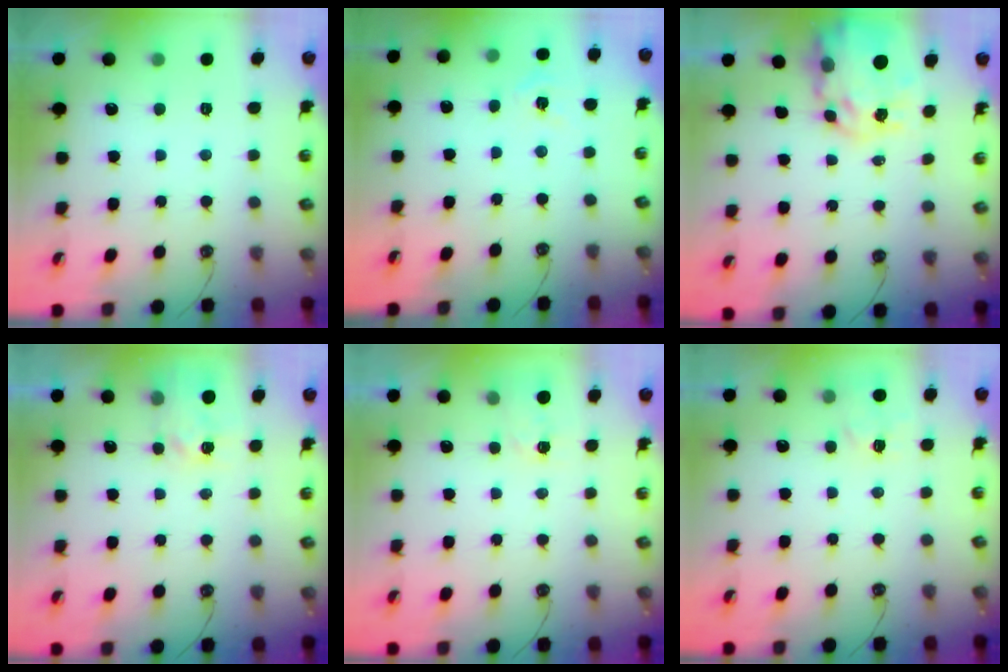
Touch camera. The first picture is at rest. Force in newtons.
{"total": 5.0, "press": 4.9, "slide": 0.5}
{"total": 10.3, "press": 10.2, "slide": 0.8}
{"total": 4.2, "press": 4.2, "slide": 0.5}
{"total": 2.7, "press": 2.6, "slide": 0.4}
{"total": 4.9, "press": 4.8, "slide": 0.5}